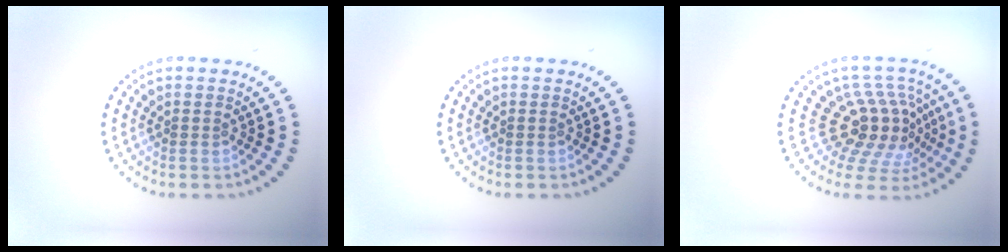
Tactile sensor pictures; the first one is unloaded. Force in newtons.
{"total": 0.0}
{"total": 5.3, "press": 3.9, "slide": 3.6}